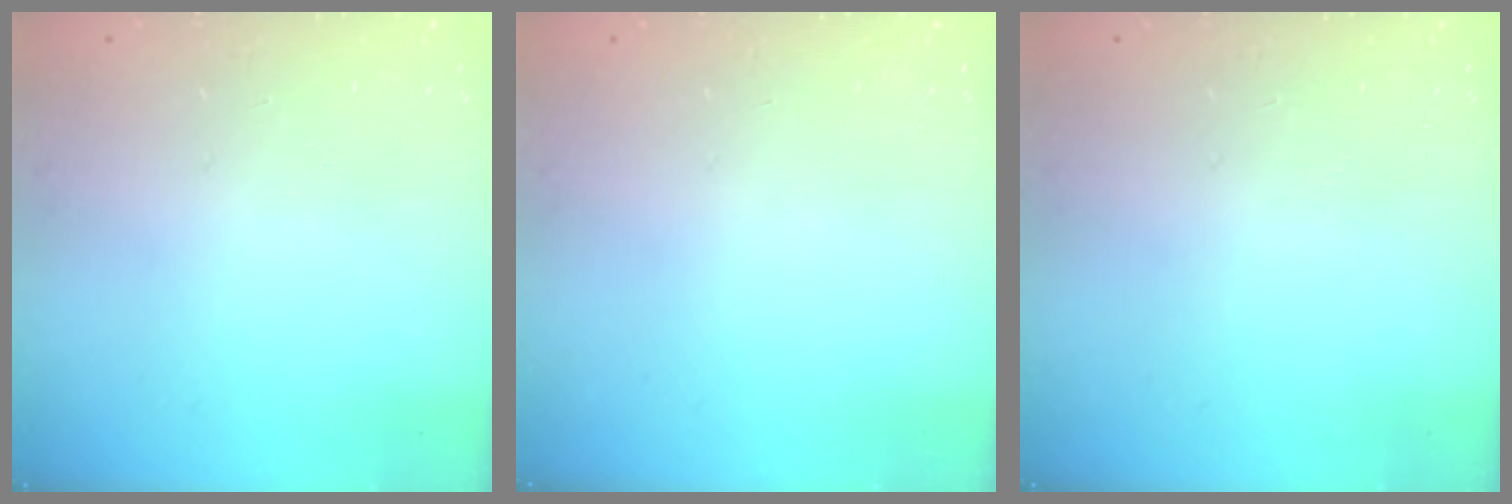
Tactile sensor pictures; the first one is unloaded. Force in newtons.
{"total": 0.0}
{"total": 0.0}